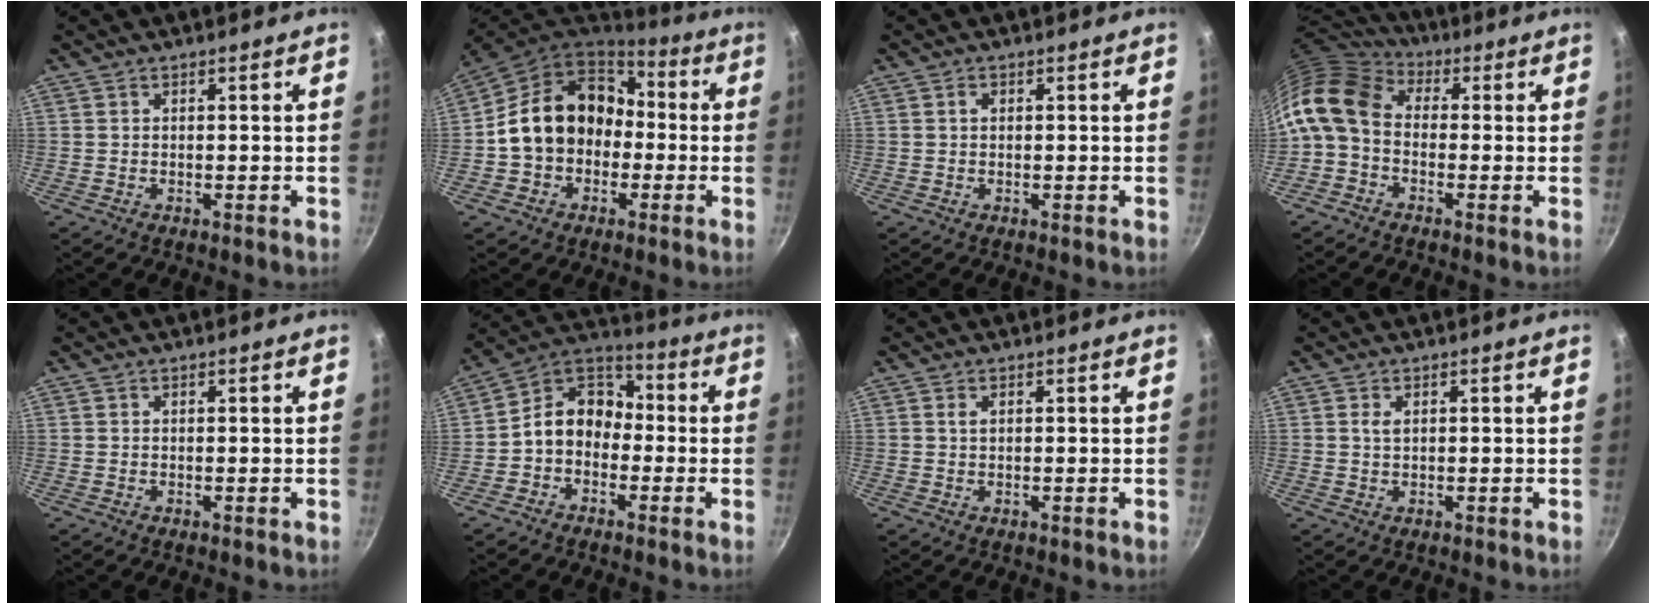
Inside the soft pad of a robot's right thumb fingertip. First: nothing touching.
{"total": 16.9, "force": [-0.7, 13.8, 9.7], "torque": [-0.142, 0.057, -0.015]}
{"total": 0.8, "force": [0.2, 0.6, 0.5], "torque": [-0.007, 0.006, 0.004]}
{"total": 12.4, "force": [-0.8, 9.1, 8.4], "torque": [-0.163, 0.033, -0.037]}
{"total": 0.0}
{"total": 10.0, "force": [-2.3, 7.8, 5.8], "torque": [-0.063, 0.048, -0.070]}
{"total": 0.9, "force": [0.3, 0.4, 0.7], "torque": [-0.012, 0.001, 0.004]}
{"total": 1.5, "force": [0.4, 0.9, 1.2], "torque": [-0.020, -0.001, 0.007]}